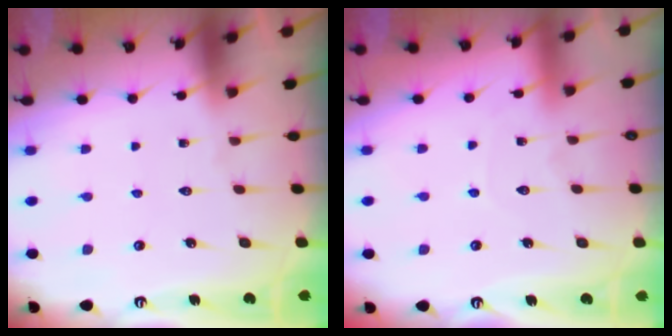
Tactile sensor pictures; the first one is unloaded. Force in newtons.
{"total": 4.8, "press": 4.8, "slide": 0.6}